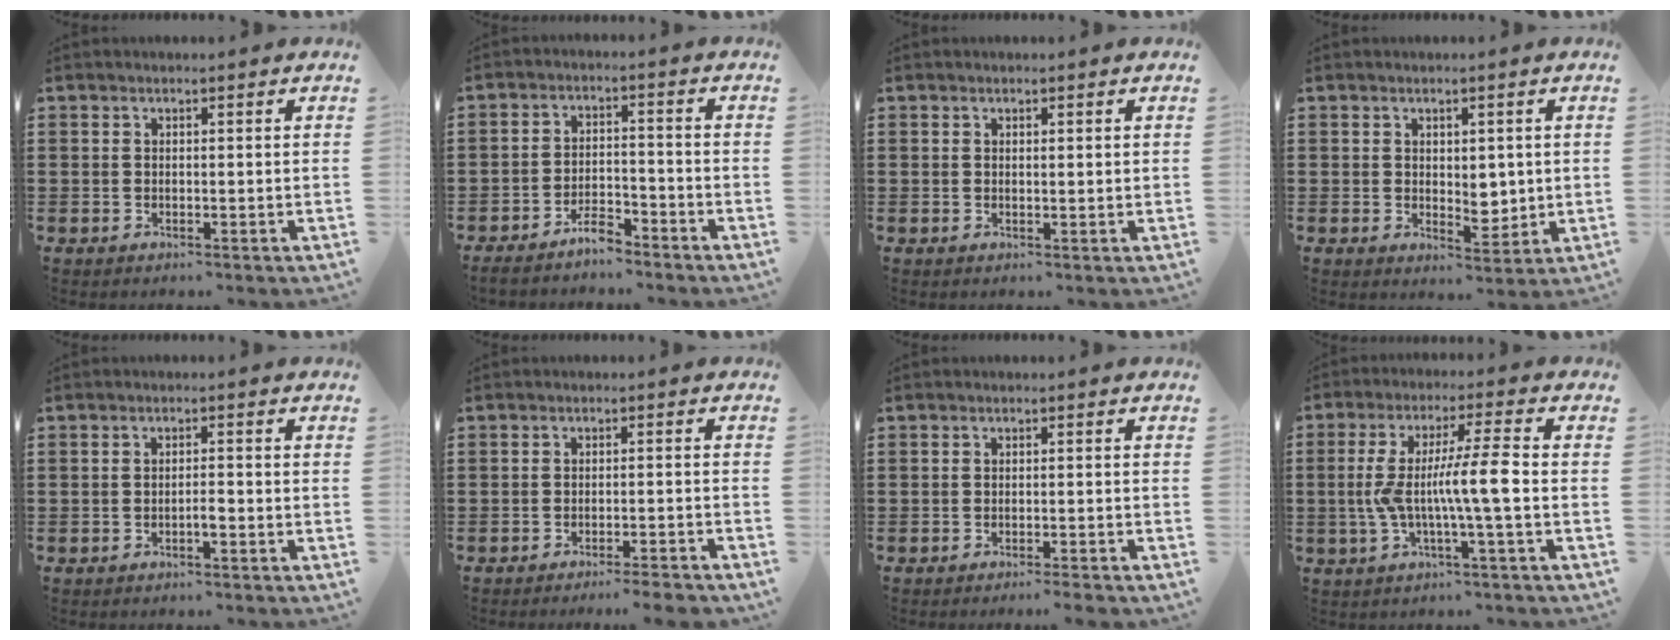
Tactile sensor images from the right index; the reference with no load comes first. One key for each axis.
{"total": 4.4, "fx": -3.9, "fy": 0.8, "fz": 1.9, "tx": -0.039, "ty": 0.007, "tz": -0.076}
{"total": 0.6, "fx": 0.3, "fy": 0.1, "fz": 0.5, "tx": -0.010, "ty": 0.001, "tz": 0.005}
{"total": 3.5, "fx": 0.9, "fy": 2.8, "fz": 2.0, "tx": -0.021, "ty": -0.001, "tz": 0.013}
{"total": 1.7, "fx": -0.9, "fy": 0.3, "fz": 1.5, "tx": -0.029, "ty": 0.000, "tz": -0.015}
{"total": 2.8, "fx": -2.5, "fy": -0.3, "fz": 1.1, "tx": -0.019, "ty": -0.002, "tz": -0.051}
{"total": 1.5, "fx": -1.3, "fy": -0.2, "fz": 0.7, "tx": -0.012, "ty": -0.001, "tz": -0.024}
{"total": 9.0, "fx": -1.6, "fy": 0.3, "fz": 8.9, "tx": -0.170, "ty": -0.006, "tz": -0.035}